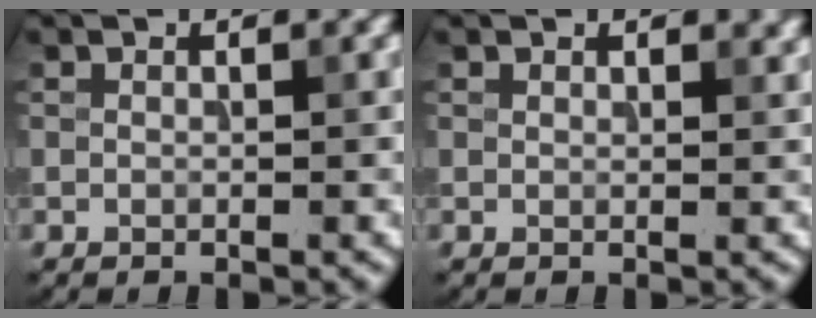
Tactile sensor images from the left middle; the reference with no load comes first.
{"total": 1.0, "force": [0.8, 0.5, 0.3], "torque": [-0.003, -0.001, 0.014]}